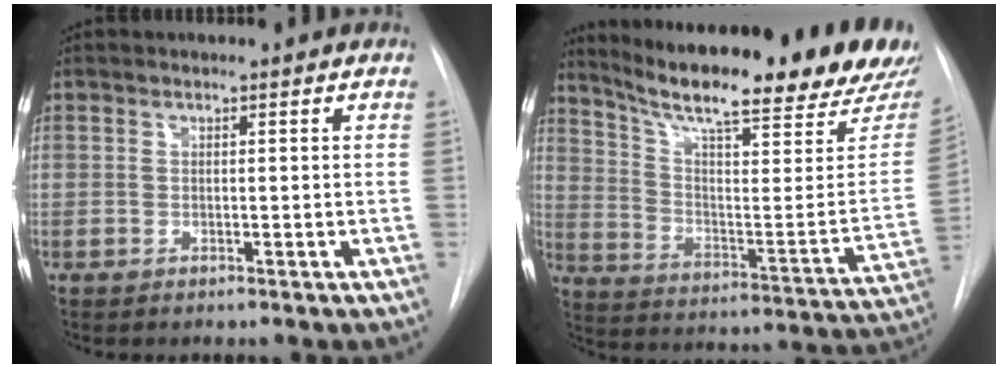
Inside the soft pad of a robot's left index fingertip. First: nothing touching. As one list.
[{"total": 27.6, "force": [23.3, 2.1, 14.6], "torque": [-0.232, -0.083, 0.315]}]